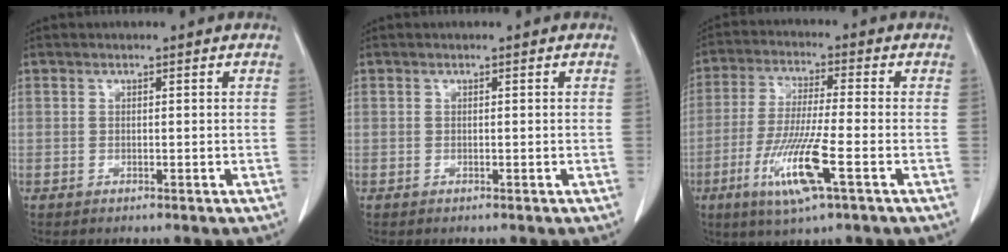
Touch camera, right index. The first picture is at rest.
{"total": 0.0}
{"total": 11.6, "force": [-4.7, 0.6, 10.6], "torque": [-0.215, -0.023, -0.087]}